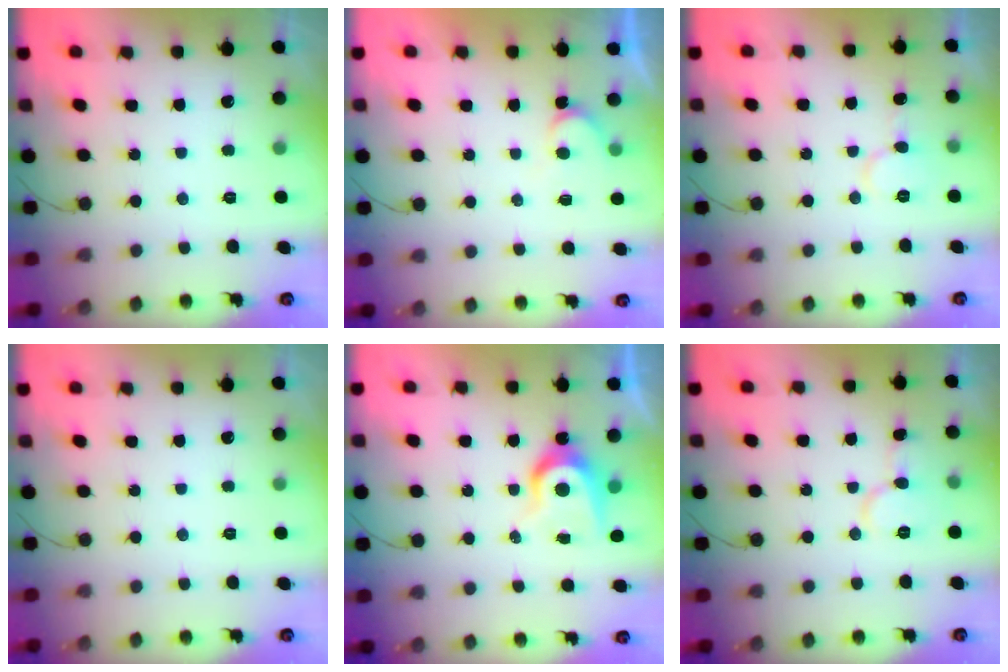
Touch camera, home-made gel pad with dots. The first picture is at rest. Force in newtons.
{"total": 3.5, "press": 3.5, "slide": 0.3}
{"total": 6.4, "press": 6.4, "slide": 0.6}
{"total": 0.0}
{"total": 7.8, "press": 7.8, "slide": 0.2}
{"total": 8.6, "press": 8.5, "slide": 0.6}